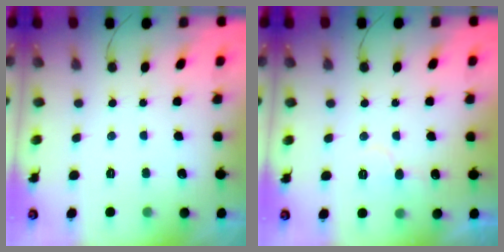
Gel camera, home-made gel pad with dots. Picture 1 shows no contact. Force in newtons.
{"total": 5.1, "press": 5.1, "slide": 0.5}